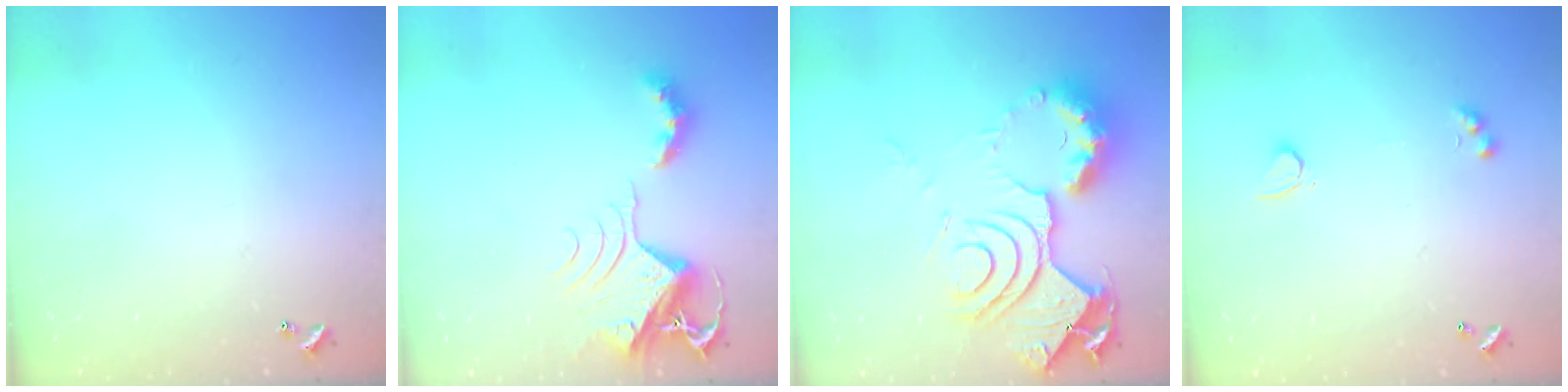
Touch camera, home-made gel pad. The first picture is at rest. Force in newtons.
{"total": 8.1, "press": 8.1, "slide": 0.6}
{"total": 18.5, "press": 18.4, "slide": 1.6}
{"total": 2.9, "press": 2.6, "slide": 1.3}